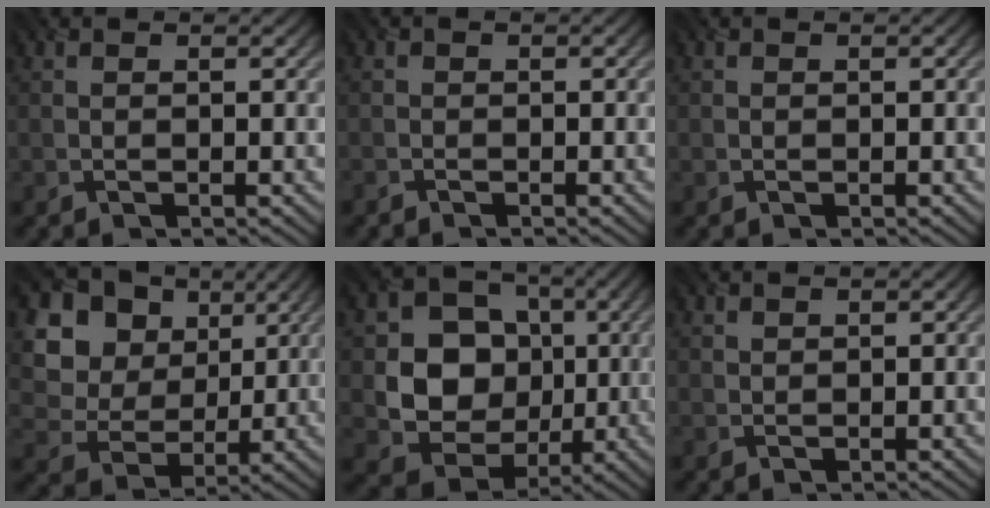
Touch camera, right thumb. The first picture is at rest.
{"total": 1.2, "force": [-1.1, 0.5, 0.0], "torque": [-0.001, -0.003, -0.026]}
{"total": 0.0}
{"total": 15.1, "force": [6.0, 12.2, 6.7], "torque": [-0.207, 0.026, 0.153]}
{"total": 10.7, "force": [0.3, 9.3, 5.3], "torque": [-0.104, -0.013, -0.006]}
{"total": 0.7, "force": [0.5, 0.4, 0.2], "torque": [-0.009, -0.004, 0.014]}